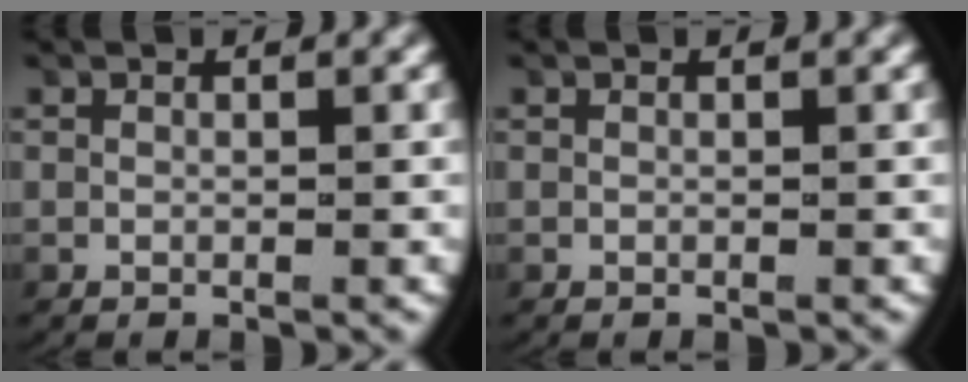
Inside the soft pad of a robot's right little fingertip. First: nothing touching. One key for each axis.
{"total": 0.0}